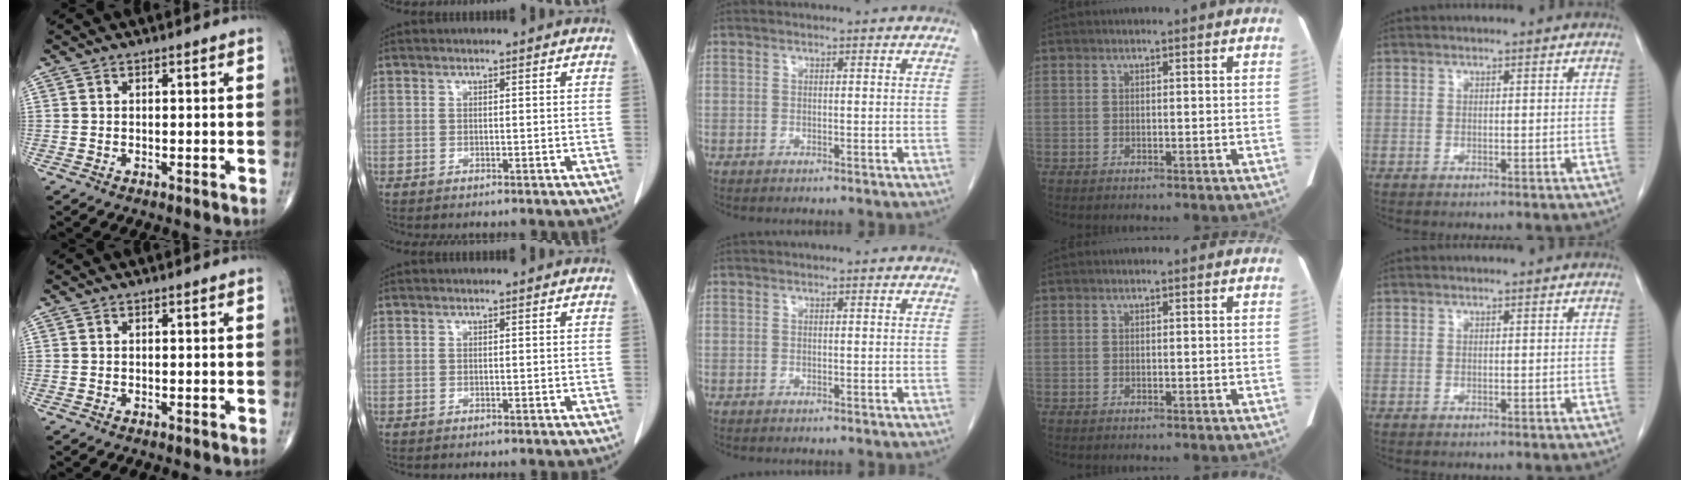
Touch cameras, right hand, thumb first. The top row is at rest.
{}